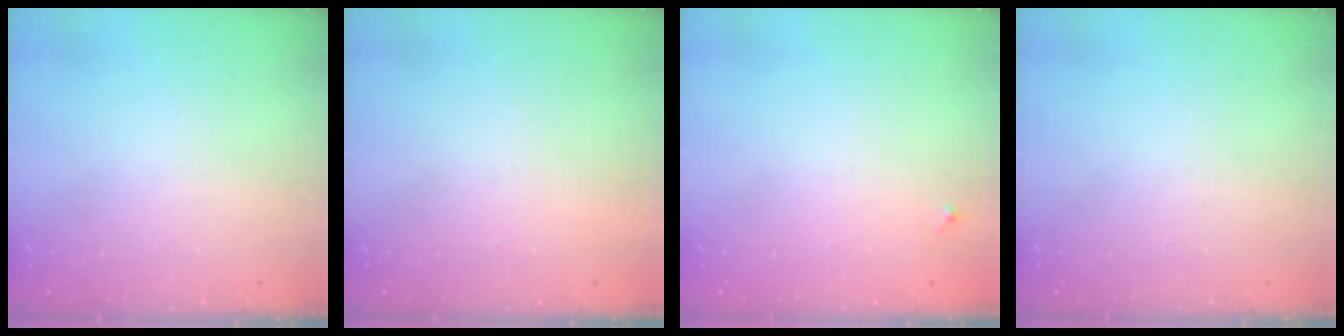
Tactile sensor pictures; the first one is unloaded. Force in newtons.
{"total": 1.5, "press": 1.5, "slide": 0.1}
{"total": 3.3, "press": 3.2, "slide": 0.3}
{"total": 0.0}